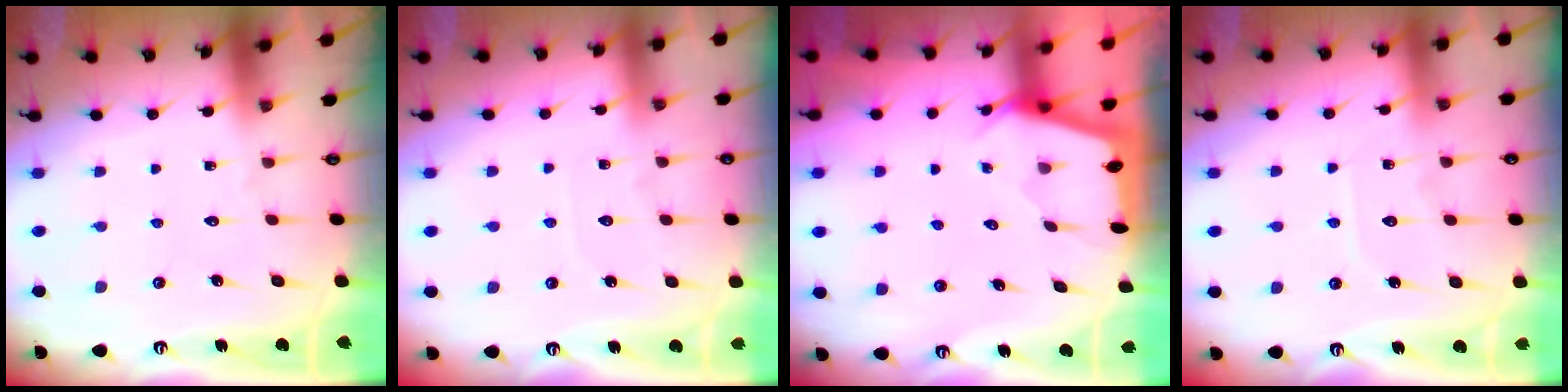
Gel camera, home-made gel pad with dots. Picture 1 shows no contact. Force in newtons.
{"total": 2.4, "press": 2.4, "slide": 0.3}
{"total": 2.2, "press": 2.2, "slide": 0.3}
{"total": 5.2, "press": 5.2, "slide": 0.6}